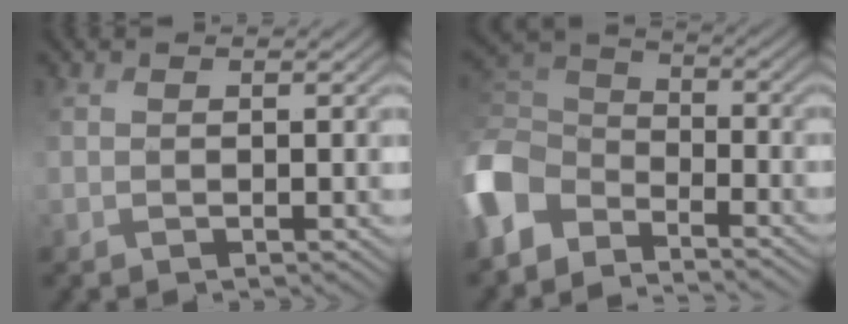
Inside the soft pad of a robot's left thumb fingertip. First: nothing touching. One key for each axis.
{"total": 9.3, "fx": -5.8, "fy": 5.6, "fz": 4.5, "tx": -0.127, "ty": -0.008, "tz": -0.141}